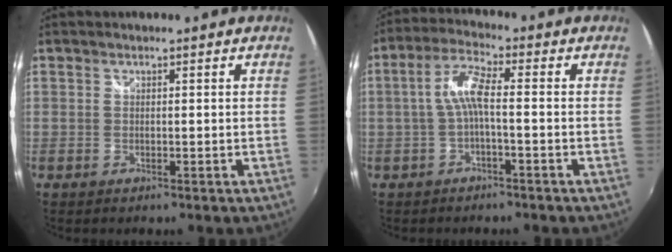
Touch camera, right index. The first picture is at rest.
{"total": 5.6, "force": [-1.0, 1.0, 5.4], "torque": [-0.117, 0.012, -0.020]}